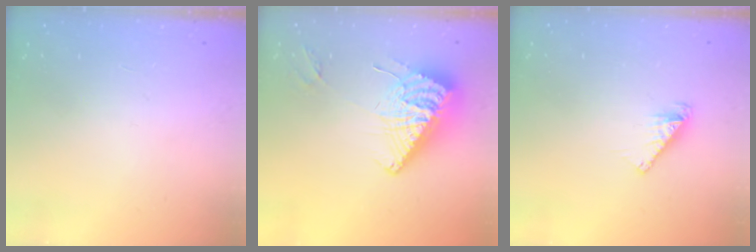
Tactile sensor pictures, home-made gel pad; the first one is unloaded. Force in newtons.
{"total": 12.7, "press": 12.6, "slide": 1.6}
{"total": 3.4, "press": 3.4, "slide": 0.3}